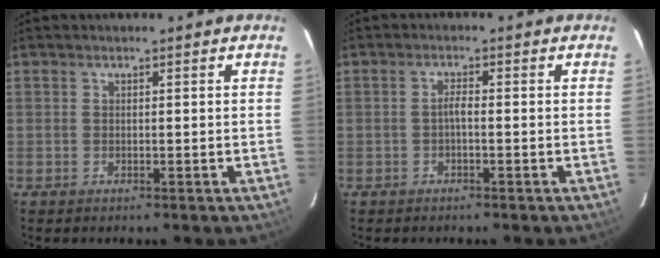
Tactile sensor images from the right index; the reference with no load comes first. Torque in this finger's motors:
{"motor_torque": [0.27, 0.10, 0.24, 0.04]}